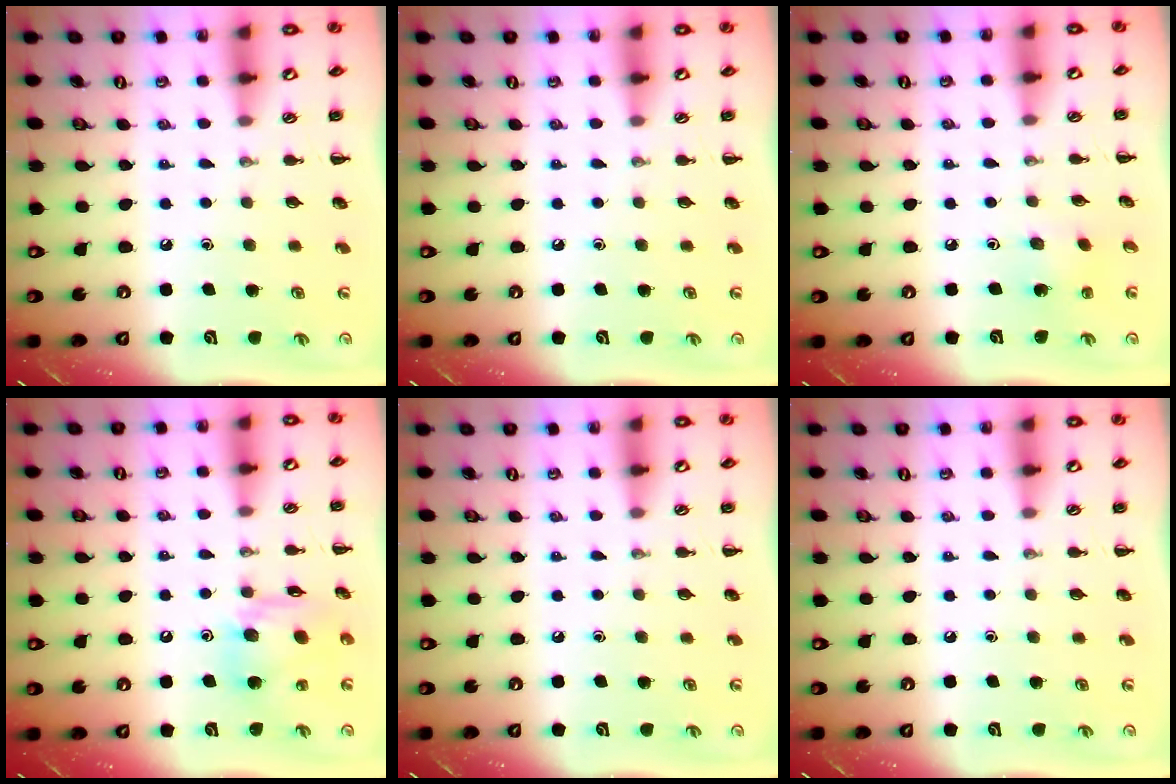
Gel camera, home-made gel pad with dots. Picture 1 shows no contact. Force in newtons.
{"total": 0.0}
{"total": 1.8, "press": 1.6, "slide": 0.7}
{"total": 13.9, "press": 13.6, "slide": 3.0}
{"total": 0.0}
{"total": 0.0}